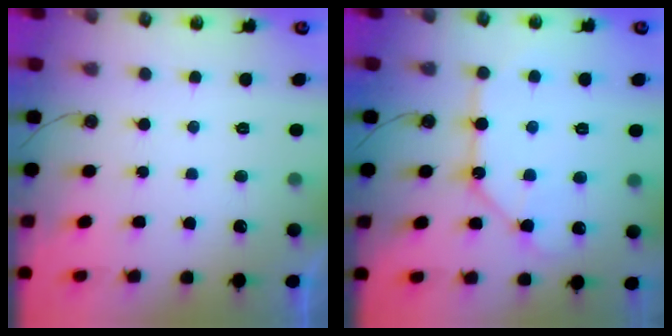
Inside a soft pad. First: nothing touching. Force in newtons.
{"total": 11.3, "press": 11.3, "slide": 1.0}